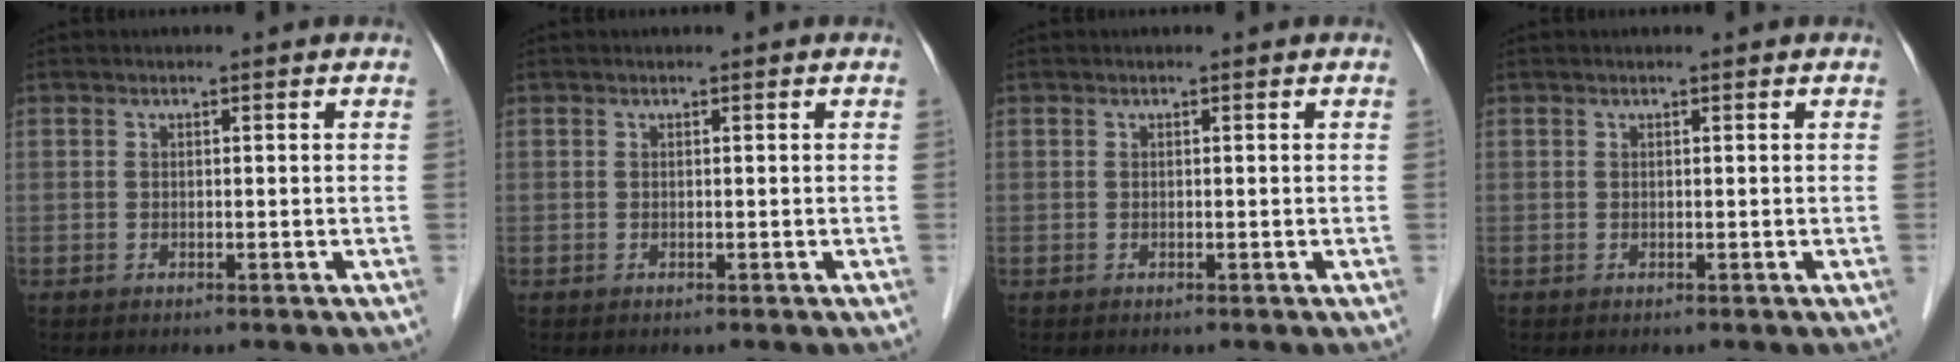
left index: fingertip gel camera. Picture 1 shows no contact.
{"total": 0.0}
{"total": 0.0}
{"total": 0.0}